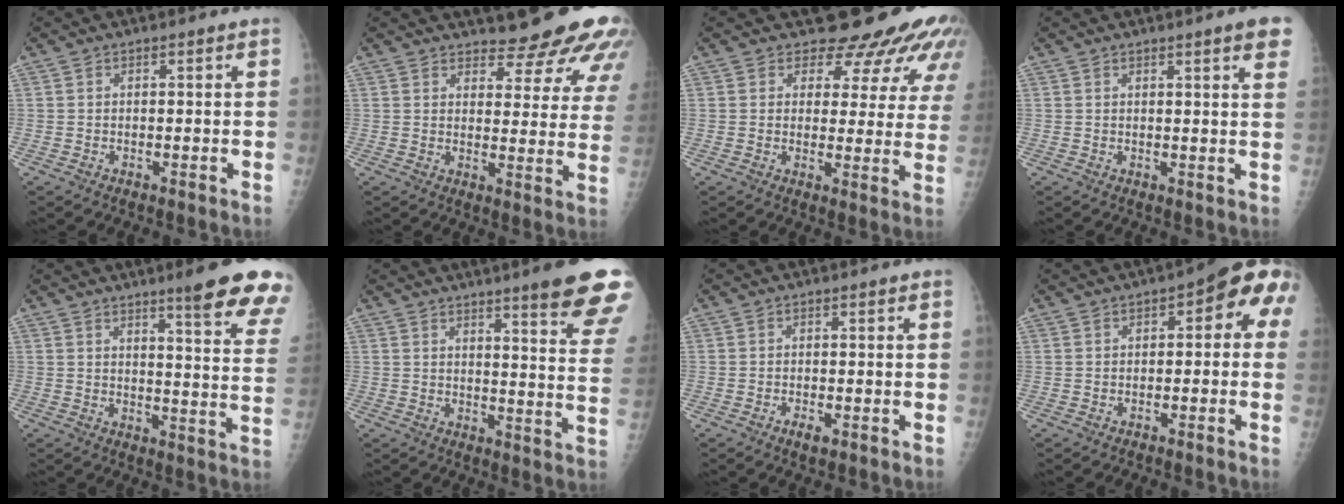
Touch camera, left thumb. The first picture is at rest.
{"total": 15.4, "force": [13.3, 4.3, 6.4], "torque": [-0.043, -0.094, 0.150]}
{"total": 13.6, "force": [11.4, 5.9, 4.5], "torque": [-0.011, -0.072, 0.116]}
{"total": 5.5, "force": [3.3, 0.3, 4.4], "torque": [-0.046, -0.007, 0.034]}
{"total": 15.8, "force": [11.0, 1.5, 11.1], "torque": [-0.112, -0.060, 0.129]}
{"total": 17.0, "force": [11.9, 1.5, 12.0], "torque": [-0.125, -0.064, 0.140]}
{"total": 1.7, "force": [-0.9, 0.7, 1.2], "torque": [-0.024, 0.000, -0.015]}
{"total": 8.0, "force": [1.0, 3.9, 6.9], "torque": [-0.048, 0.031, -0.003]}